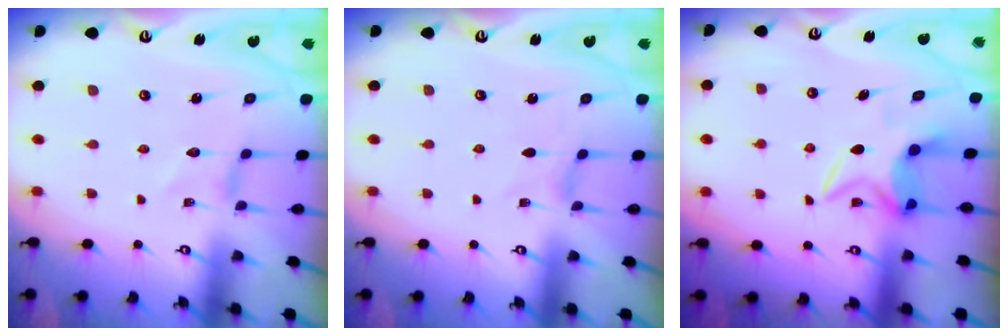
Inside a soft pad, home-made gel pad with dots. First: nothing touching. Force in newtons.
{"total": 0.0}
{"total": 6.6, "press": 6.6, "slide": 0.6}